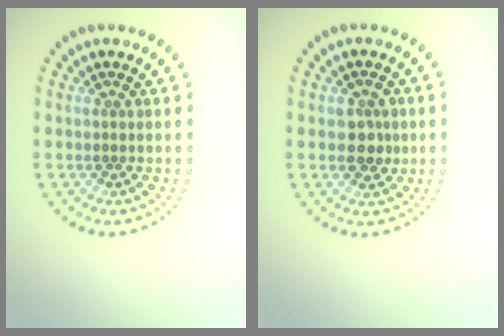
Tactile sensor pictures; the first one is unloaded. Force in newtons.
{"total": 2.4, "press": 2.3, "slide": 0.4}